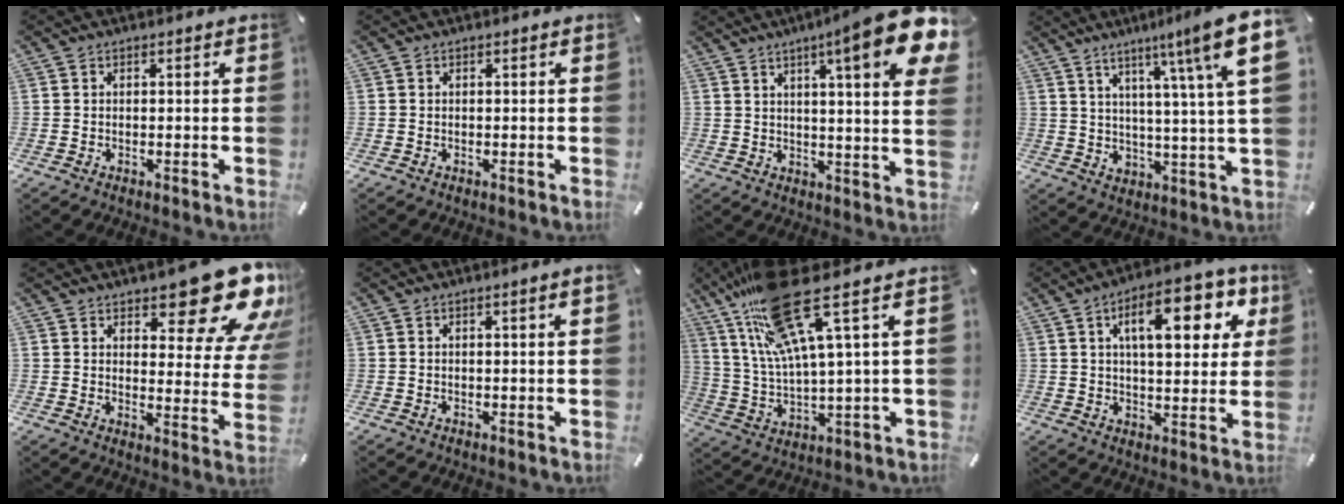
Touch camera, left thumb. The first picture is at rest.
{"total": 0.0}
{"total": 17.0, "force": [8.5, 2.2, 14.5], "torque": [-0.213, -0.048, 0.121]}
{"total": 15.1, "force": [8.2, 1.8, 12.5], "torque": [-0.199, -0.042, 0.119]}
{"total": 18.4, "force": [13.0, 7.0, 11.0], "torque": [-0.124, -0.110, 0.216]}
{"total": 1.6, "force": [0.5, 0.0, 1.5], "torque": [-0.028, -0.001, 0.008]}
{"total": 21.3, "force": [11.5, 5.2, 17.2], "torque": [-0.353, -0.047, 0.189]}
{"total": 16.9, "force": [7.0, 7.1, 13.6], "torque": [-0.197, -0.010, 0.107]}